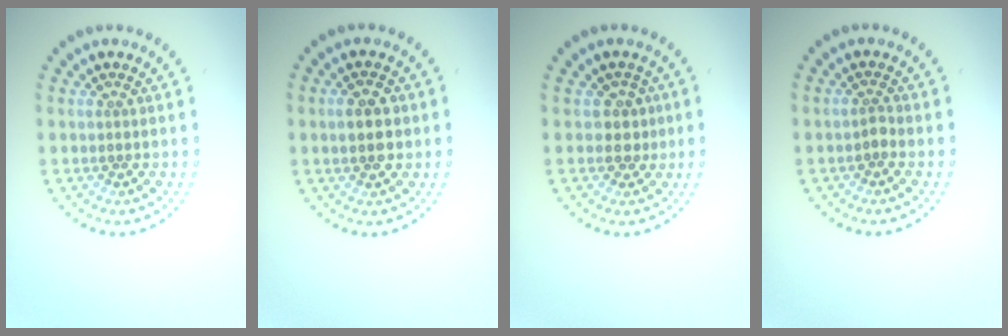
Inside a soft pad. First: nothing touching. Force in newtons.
{"total": 2.9, "press": 2.9, "slide": 0.1}
{"total": 2.0, "press": 1.4, "slide": 1.3}
{"total": 0.9, "press": 0.6, "slide": 0.7}